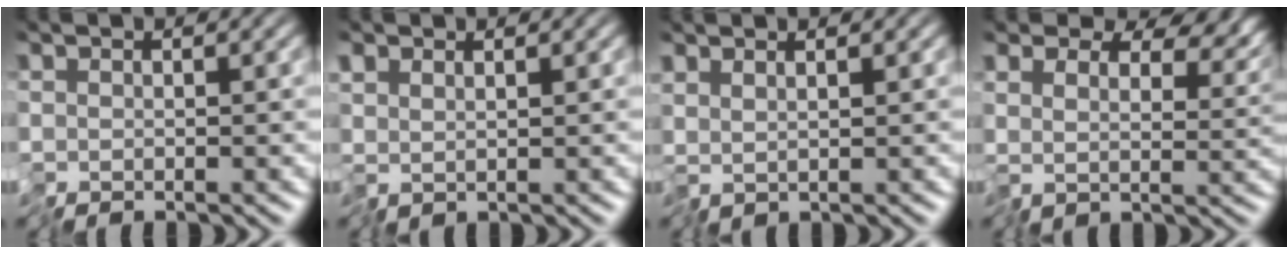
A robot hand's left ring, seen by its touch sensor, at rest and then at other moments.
{"total": 0.8, "force": [0.8, 0.0, 0.1], "torque": [-0.005, 0.002, 0.019]}
{"total": 1.1, "force": [1.0, -0.5, 0.1], "torque": [-0.004, 0.004, 0.024]}
{"total": 9.0, "force": [5.7, 5.0, 4.8], "torque": [-0.090, 0.009, 0.106]}